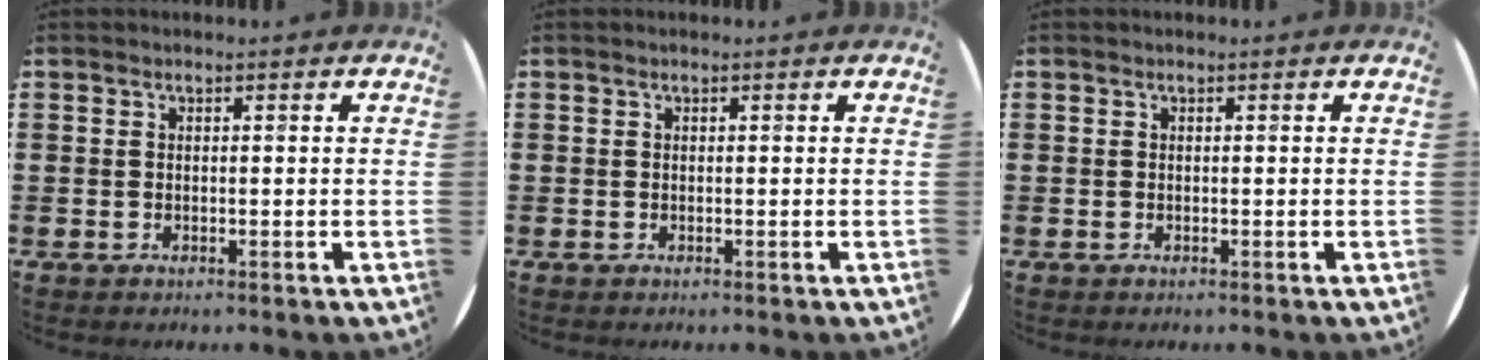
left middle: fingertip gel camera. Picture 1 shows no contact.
{"total": 0.0}
{"total": 0.0}